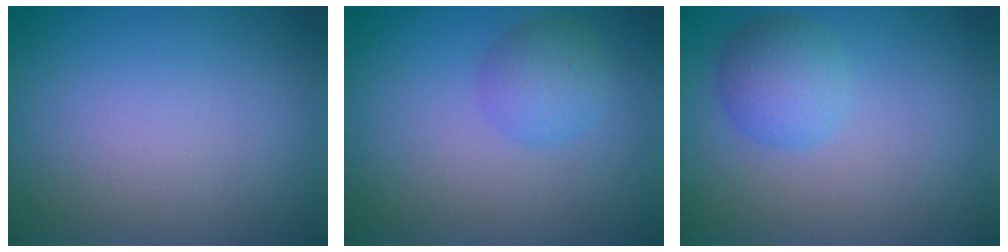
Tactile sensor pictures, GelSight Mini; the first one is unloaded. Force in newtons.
{"total": 2.2, "press": 2.2, "slide": 0.0}
{"total": 2.8, "press": 2.8, "slide": 0.1}